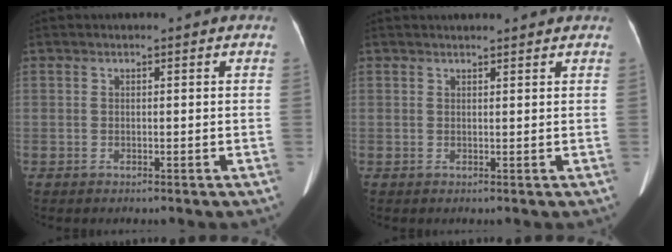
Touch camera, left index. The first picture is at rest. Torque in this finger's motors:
{"motor_torque": [-0.37, -0.34, 0.02, 0.01]}